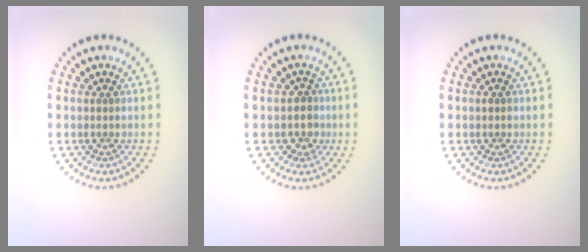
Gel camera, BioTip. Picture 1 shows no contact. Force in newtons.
{"total": 1.9, "press": 1.6, "slide": 1.1}
{"total": 0.7, "press": 0.7, "slide": 0.1}